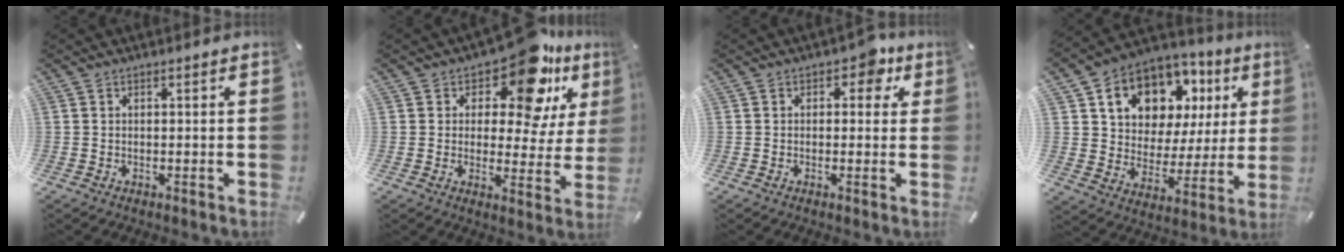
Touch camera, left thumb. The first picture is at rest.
{"total": 15.4, "force": [9.5, 7.0, 10.0], "torque": [-0.141, -0.063, 0.157]}
{"total": 5.3, "force": [2.2, 3.3, 3.6], "torque": [-0.030, -0.004, 0.028]}
{"total": 12.7, "force": [7.1, 9.5, 4.7], "torque": [-0.086, -0.046, 0.130]}